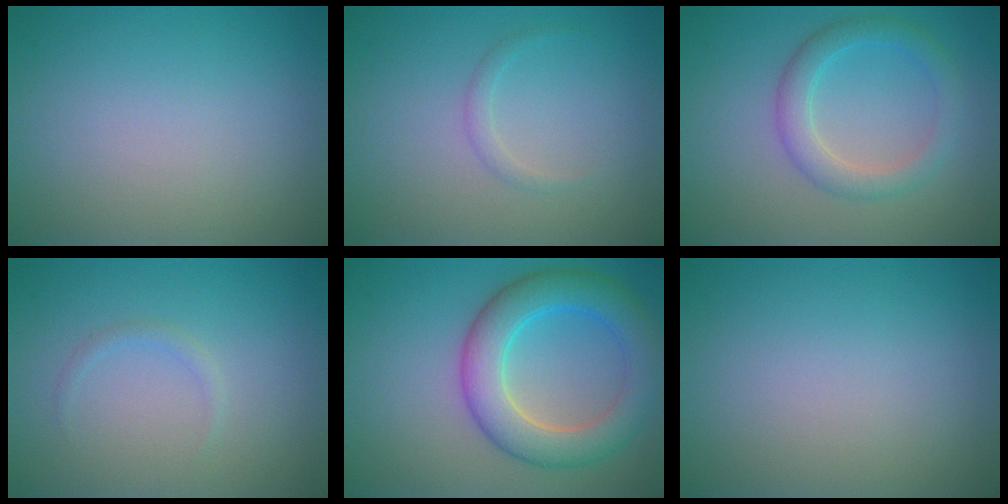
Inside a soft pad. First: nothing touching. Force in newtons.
{"total": 0.9, "press": 0.9, "slide": 0.1}
{"total": 3.2, "press": 3.2, "slide": 0.2}
{"total": 0.7, "press": 0.7, "slide": 0.1}
{"total": 6.7, "press": 6.7, "slide": 0.1}
{"total": 0.0}